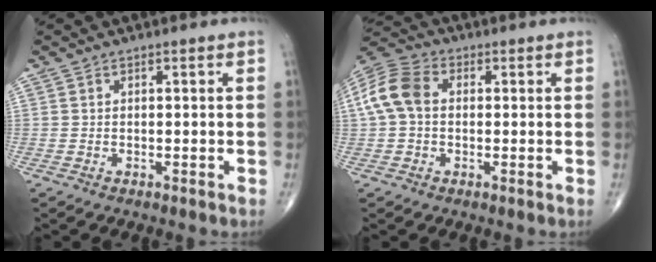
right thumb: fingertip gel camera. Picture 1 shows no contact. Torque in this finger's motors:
{"motor_torque": [-0.28, 0.41, 0.17, -0.13, 0.06]}